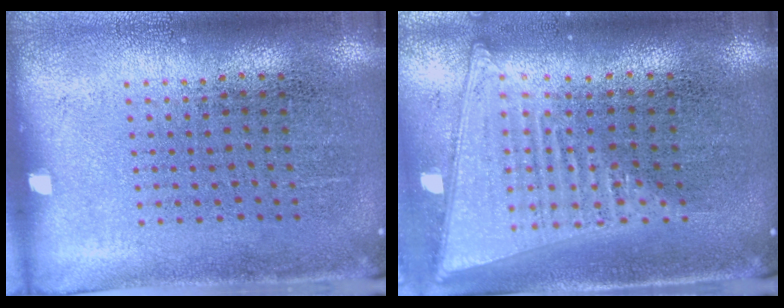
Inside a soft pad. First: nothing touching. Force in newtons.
{"total": 1.9, "press": 1.7, "slide": 0.9}